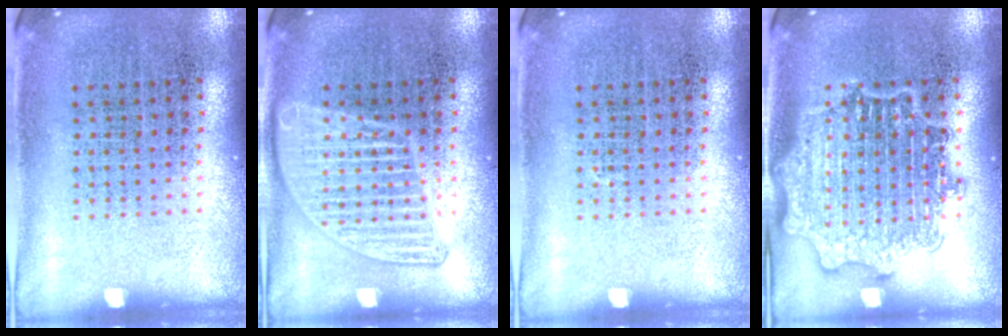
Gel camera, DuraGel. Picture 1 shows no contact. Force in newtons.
{"total": 2.5, "press": 2.5, "slide": 0.2}
{"total": 0.0}
{"total": 2.7, "press": 2.7, "slide": 0.4}